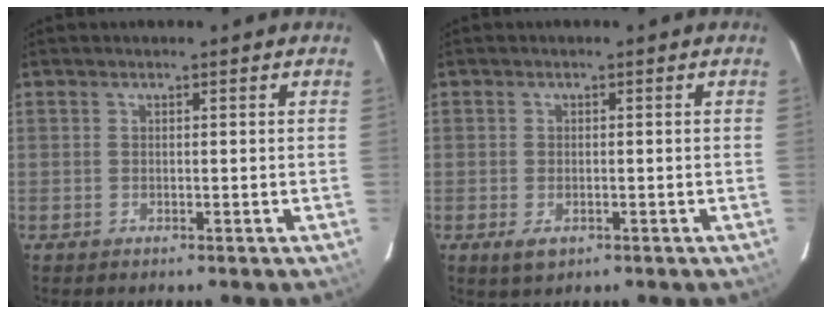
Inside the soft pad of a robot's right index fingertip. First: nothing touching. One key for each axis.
{"total": 3.0, "fx": -1.4, "fy": 1.7, "fz": 2.0, "tx": -0.039, "ty": -0.008, "tz": -0.020}